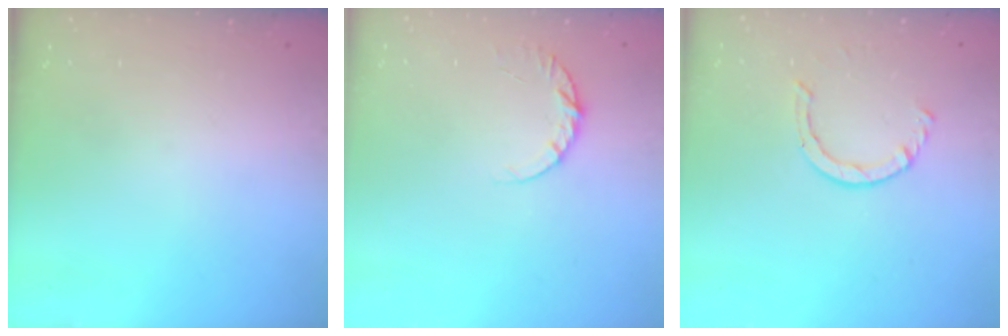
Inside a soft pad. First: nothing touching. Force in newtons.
{"total": 6.3, "press": 6.3, "slide": 0.6}
{"total": 2.9, "press": 2.9, "slide": 0.4}